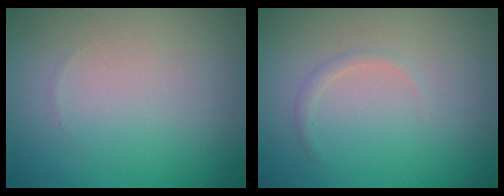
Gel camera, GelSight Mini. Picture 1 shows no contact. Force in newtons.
{"total": 0.7, "press": 0.7, "slide": 0.1}